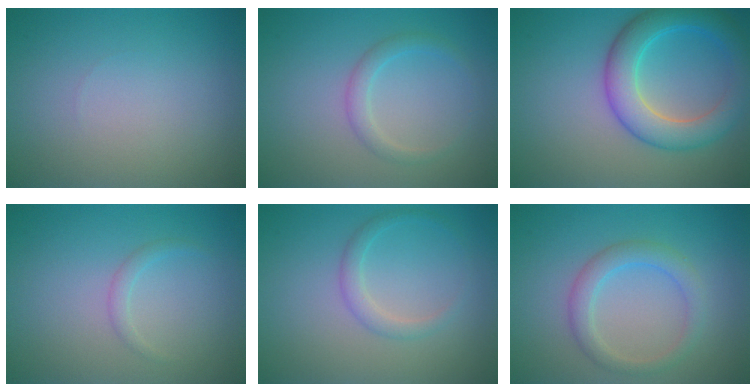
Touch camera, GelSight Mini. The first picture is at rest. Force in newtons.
{"total": 1.7, "press": 1.7, "slide": 0.1}
{"total": 6.0, "press": 6.0, "slide": 0.3}
{"total": 0.9, "press": 0.9, "slide": 0.1}
{"total": 1.6, "press": 1.6, "slide": 0.1}
{"total": 2.7, "press": 2.7, "slide": 0.1}